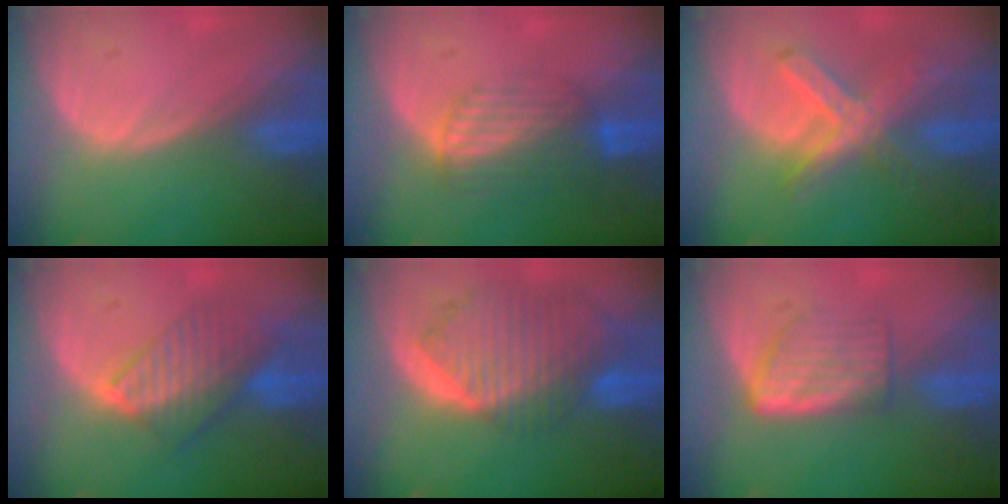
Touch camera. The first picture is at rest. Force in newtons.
{"total": 7.0, "press": 5.9, "slide": 3.8}
{"total": 7.5, "press": 6.4, "slide": 3.8}
{"total": 7.8, "press": 7.1, "slide": 3.3}
{"total": 10.3, "press": 9.0, "slide": 5.1}
{"total": 6.1, "press": 5.4, "slide": 2.7}